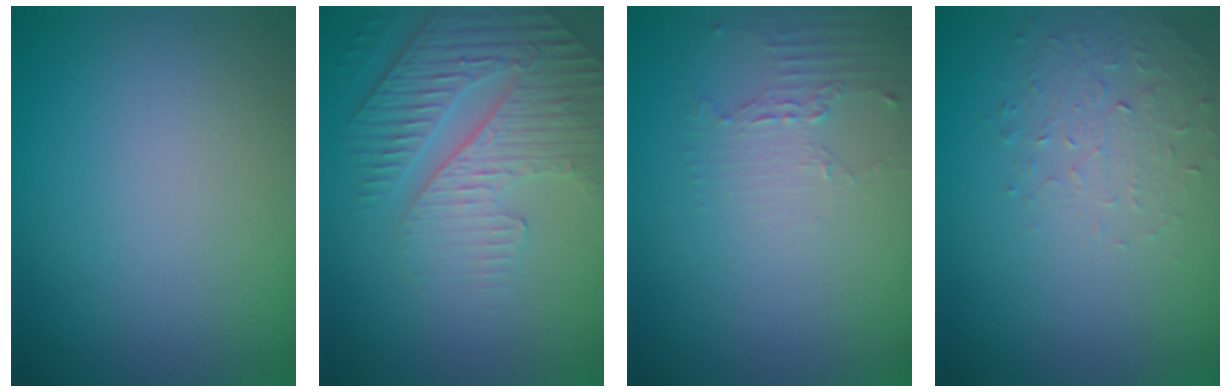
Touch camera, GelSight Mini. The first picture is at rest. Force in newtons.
{"total": 4.2, "press": 4.0, "slide": 1.3}
{"total": 2.1, "press": 1.5, "slide": 1.5}
{"total": 1.6, "press": 1.1, "slide": 1.2}